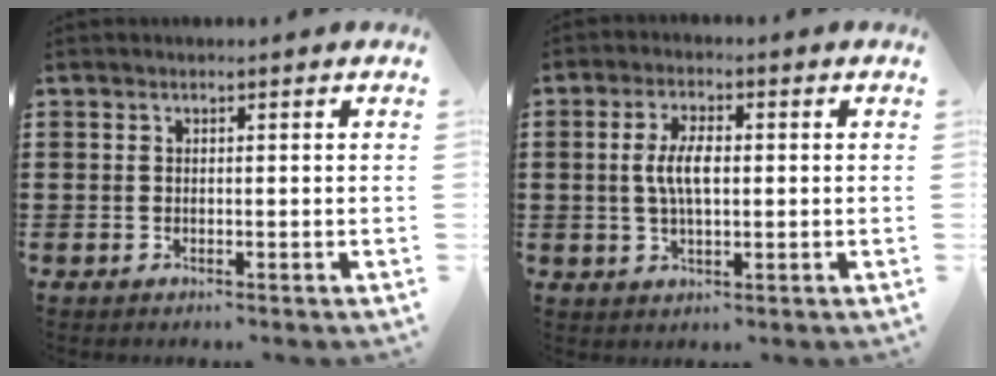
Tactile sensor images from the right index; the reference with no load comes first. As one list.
[{"total": 5.3, "force": [0.3, 2.0, 4.9], "torque": [-0.109, 0.001, -0.002]}]